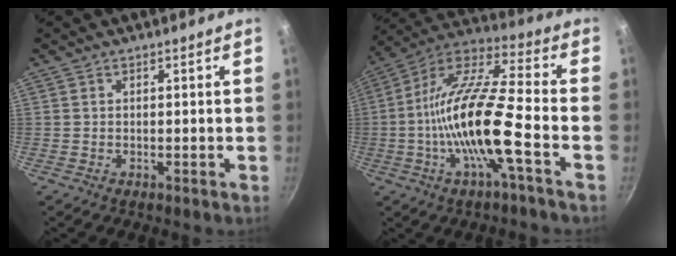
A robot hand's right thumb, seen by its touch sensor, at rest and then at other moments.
{"total": 18.6, "force": [-4.7, 3.6, 17.7], "torque": [-0.327, 0.039, -0.104]}